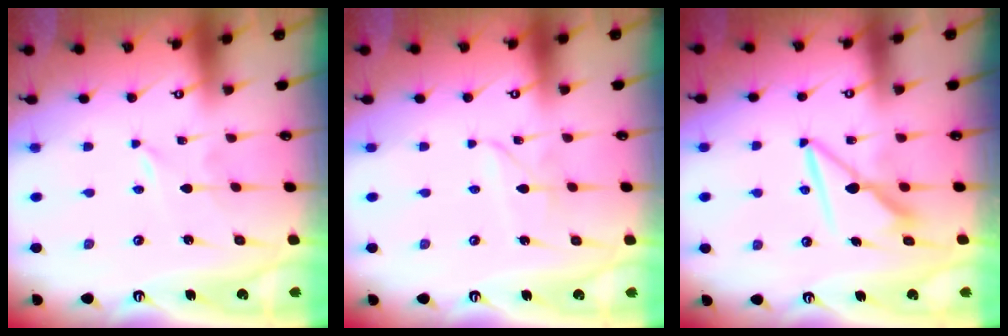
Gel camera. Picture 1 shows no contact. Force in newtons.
{"total": 2.1, "press": 2.1, "slide": 0.3}
{"total": 7.9, "press": 7.9, "slide": 0.2}